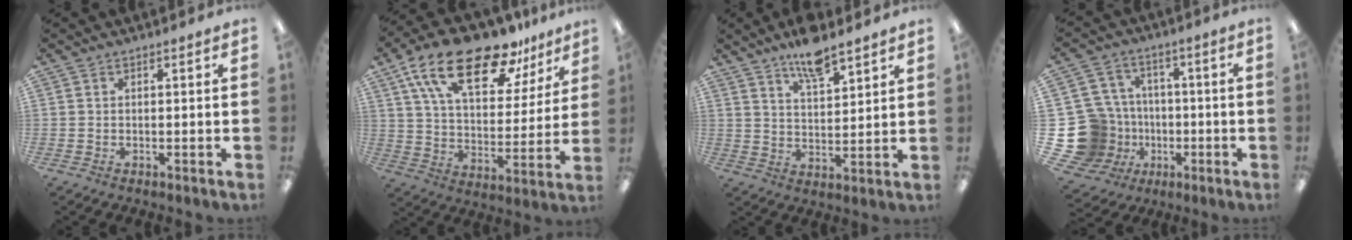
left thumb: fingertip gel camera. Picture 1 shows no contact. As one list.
[{"total": 21.8, "force": [14.8, 9.1, 13.1], "torque": [-0.227, -0.077, 0.255]}, {"total": 9.1, "force": [7.3, 2.8, 4.7], "torque": [-0.077, -0.041, 0.128]}, {"total": 19.2, "force": [-3.7, 17.5, 7.0], "torque": [-0.167, 0.020, -0.022]}]